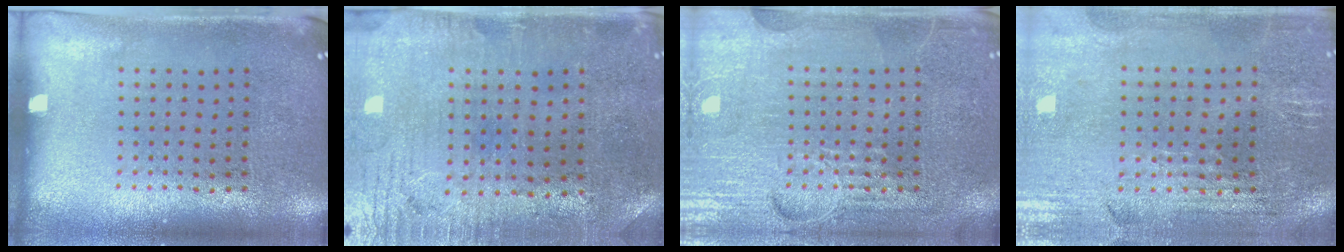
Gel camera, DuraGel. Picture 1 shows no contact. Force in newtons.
{"total": 0.7, "press": 0.5, "slide": 0.5}
{"total": 6.0, "press": 6.0, "slide": 0.7}
{"total": 1.1, "press": 1.1, "slide": 0.3}